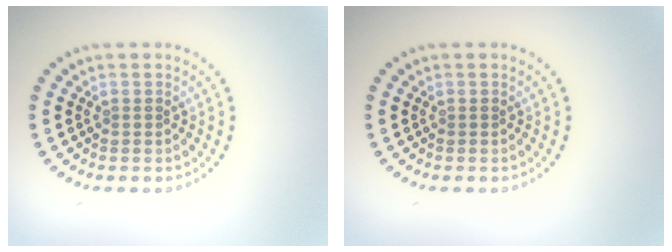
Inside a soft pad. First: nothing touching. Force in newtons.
{"total": 0.0}